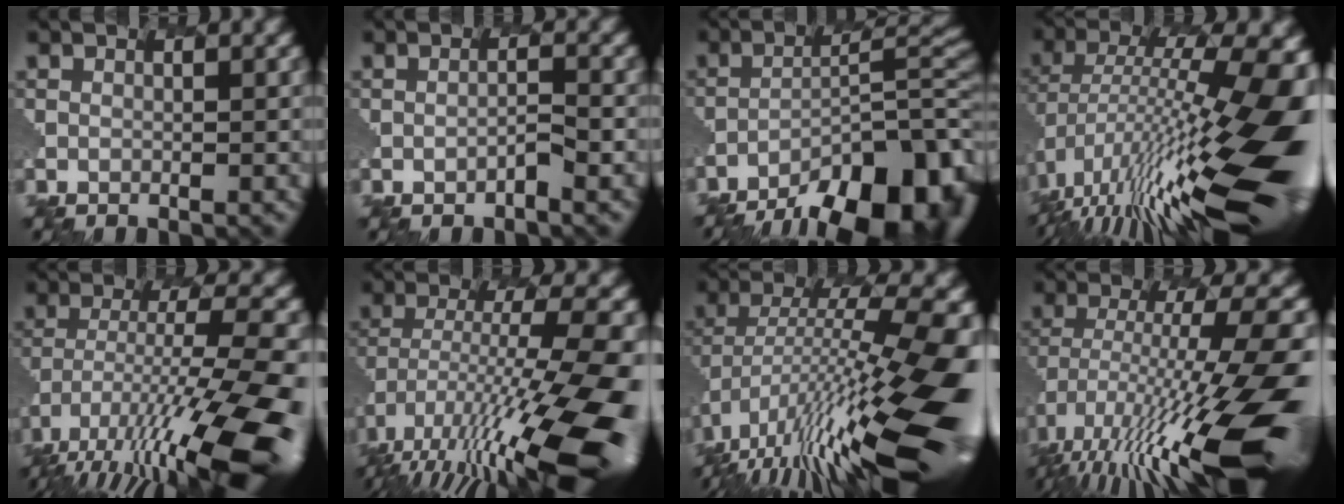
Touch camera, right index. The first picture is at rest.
{"total": 0.9, "force": [-0.4, -0.2, 0.7], "torque": [-0.025, 0.002, -0.006]}
{"total": 15.6, "force": [-11.1, 5.5, 9.4], "torque": [-0.129, -0.019, -0.145]}
{"total": 16.1, "force": [-3.8, 5.1, 14.8], "torque": [-0.260, 0.018, -0.072]}
{"total": 14.5, "force": [-7.8, 3.6, 11.7], "torque": [-0.227, -0.013, -0.112]}
{"total": 14.8, "force": [-6.5, 3.6, 12.9], "torque": [-0.231, -0.005, -0.098]}
{"total": 14.4, "force": [-4.8, 4.0, 13.0], "torque": [-0.235, 0.023, -0.087]}
{"total": 15.4, "force": [-5.1, 3.9, 14.0], "torque": [-0.259, -0.002, -0.080]}